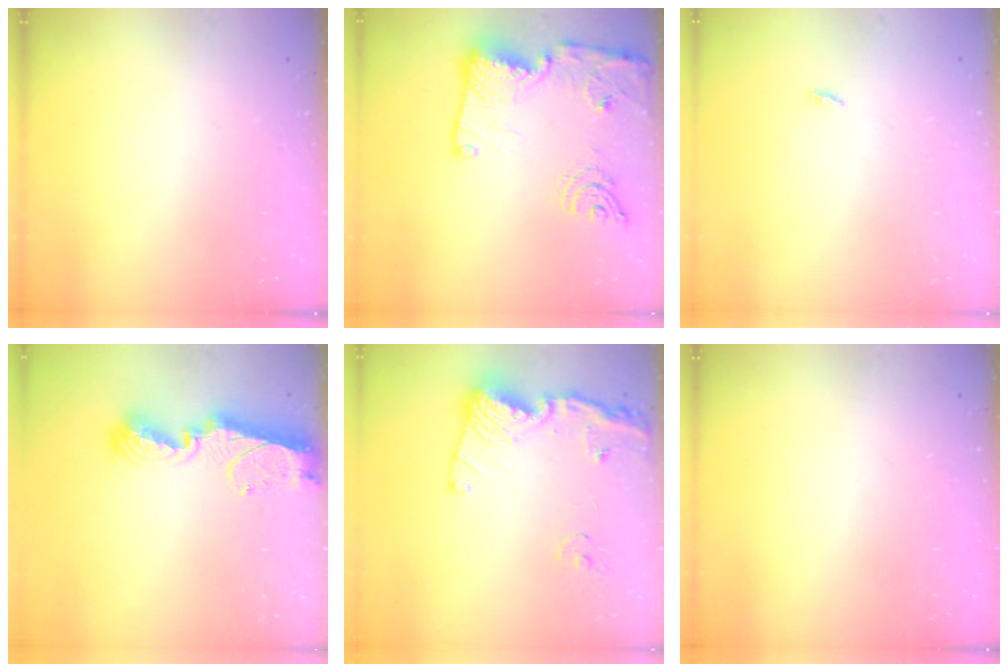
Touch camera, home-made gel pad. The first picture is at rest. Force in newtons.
{"total": 19.2, "press": 19.2, "slide": 1.7}
{"total": 1.8, "press": 1.8, "slide": 0.2}
{"total": 11.3, "press": 11.2, "slide": 1.0}
{"total": 15.8, "press": 15.7, "slide": 1.8}
{"total": 0.0}